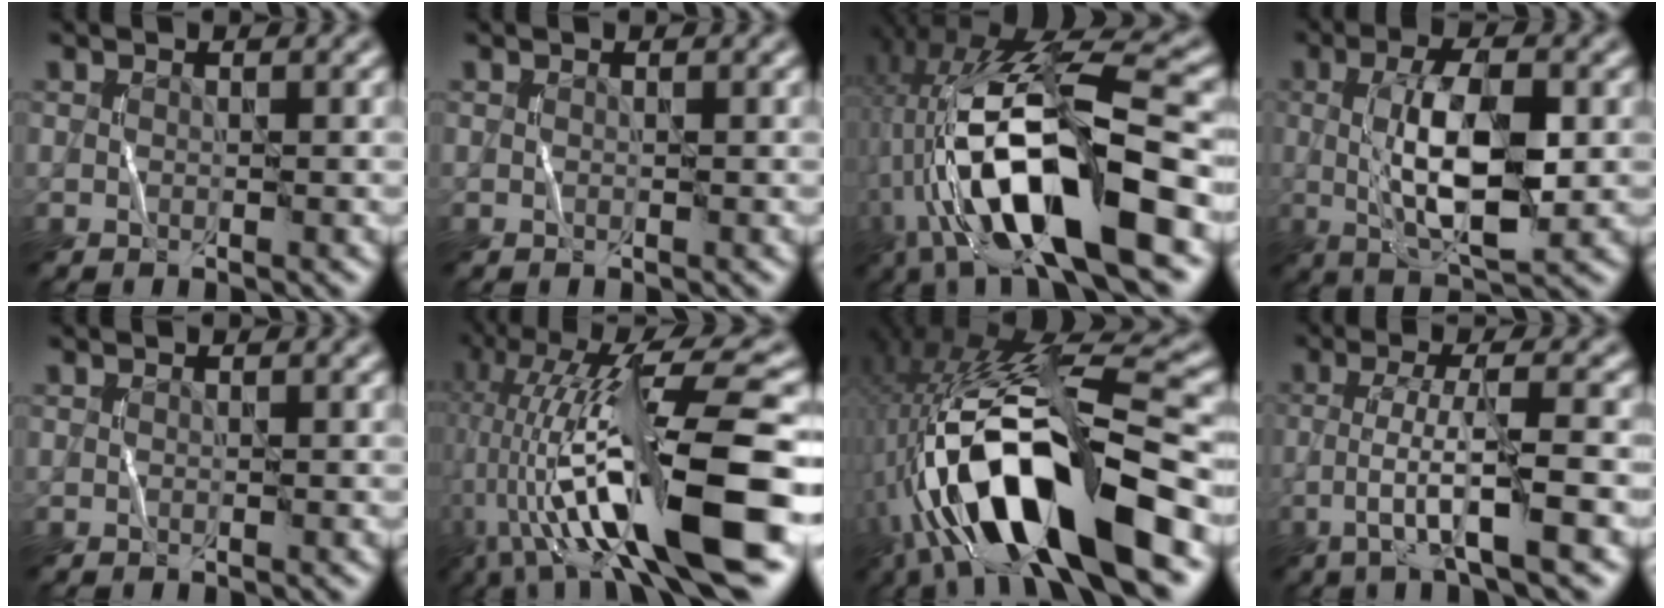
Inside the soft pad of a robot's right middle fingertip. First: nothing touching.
{"total": 0.0}
{"total": 13.7, "force": [-2.9, 4.3, 12.7], "torque": [-0.226, 0.020, -0.052]}
{"total": 7.8, "force": [0.3, 2.7, 7.3], "torque": [-0.138, 0.002, 0.008]}
{"total": 0.0}
{"total": 14.8, "force": [-2.4, 4.1, 14.0], "torque": [-0.240, 0.035, -0.037]}
{"total": 14.8, "force": [-5.7, 4.6, 12.8], "torque": [-0.240, 0.021, -0.091]}
{"total": 5.3, "force": [-2.1, 0.4, 4.8], "torque": [-0.087, 0.009, -0.042]}